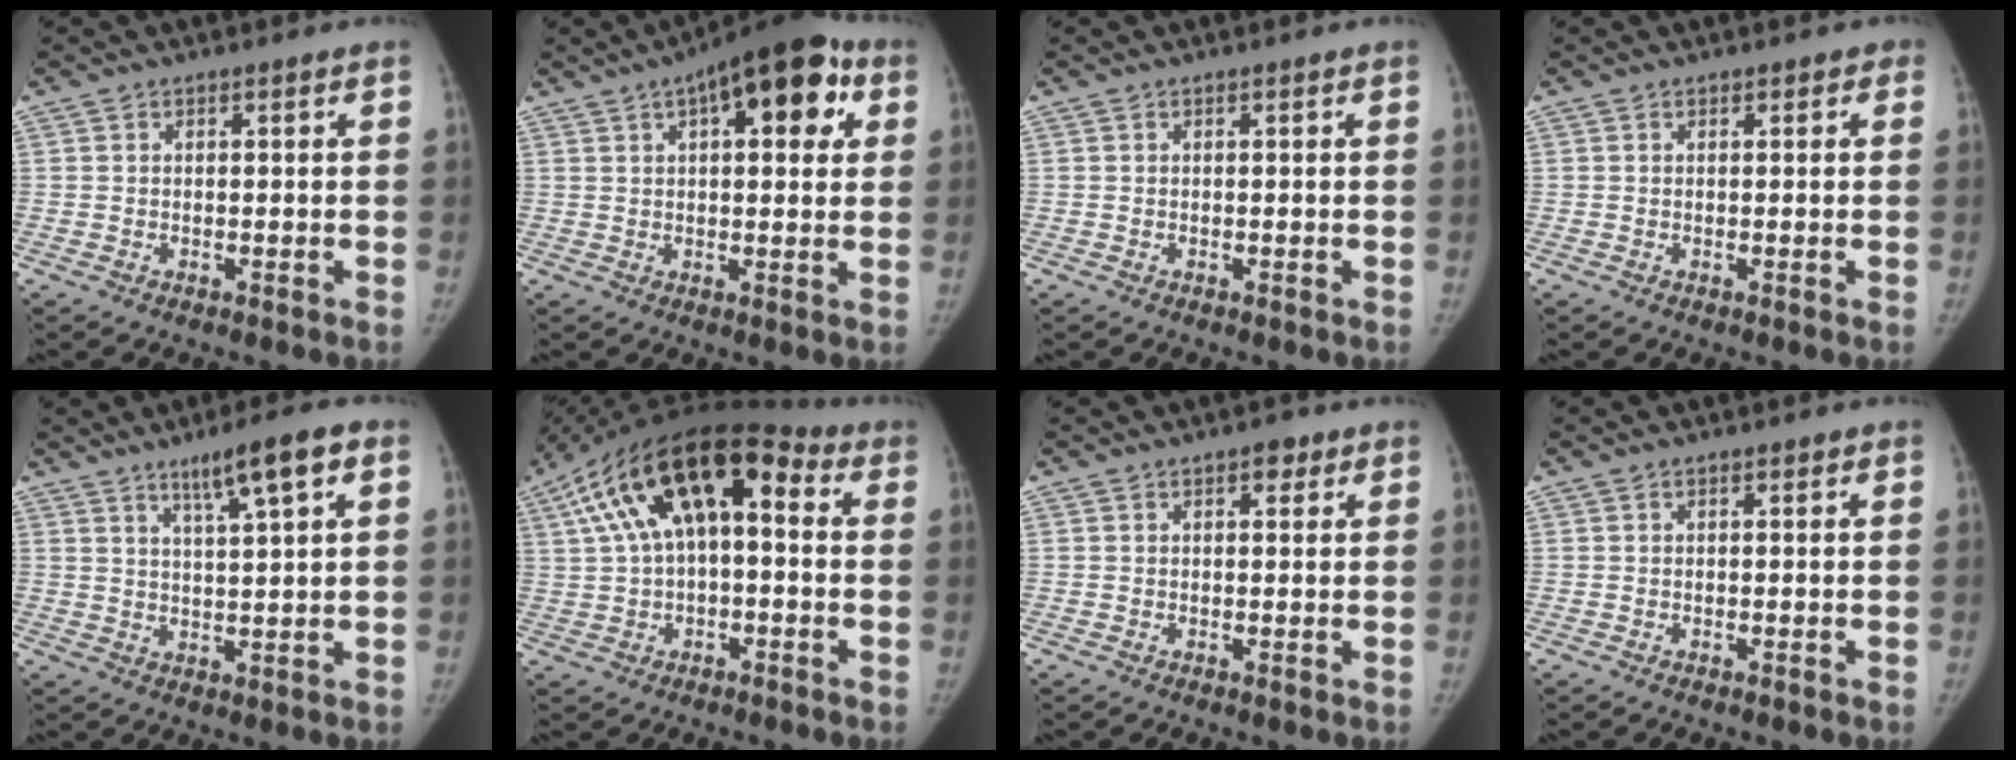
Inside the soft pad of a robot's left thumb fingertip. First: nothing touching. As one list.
[{"total": 15.9, "force": [6.3, 6.8, 12.9], "torque": [-0.146, 0.014, 0.081]}, {"total": 0.0}, {"total": 0.9, "force": [0.5, 0.7, 0.3], "torque": [0.009, 0.000, 0.001]}, {"total": 8.1, "force": [4.4, 0.9, 6.8], "torque": [-0.110, -0.012, 0.072]}, {"total": 19.2, "force": [4.2, 9.5, 16.2], "torque": [-0.271, 0.048, 0.054]}, {"total": 2.3, "force": [1.2, 1.2, 1.5], "torque": [-0.009, -0.002, 0.014]}, {"total": 0.0}]